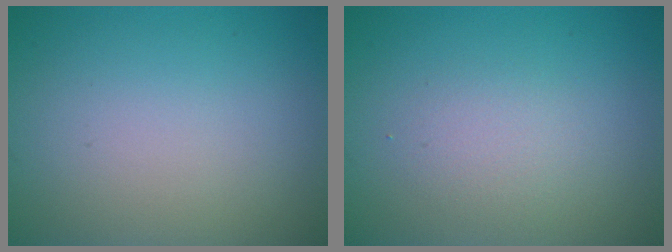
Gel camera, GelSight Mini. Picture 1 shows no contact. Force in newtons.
{"total": 1.7, "press": 1.7, "slide": 0.2}